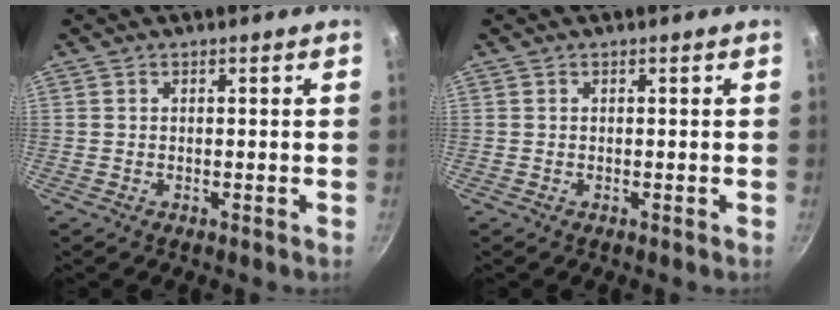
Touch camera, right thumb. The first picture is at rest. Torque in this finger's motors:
{"motor_torque": [0.00, -0.05, 0.16, 0.27, -0.01]}